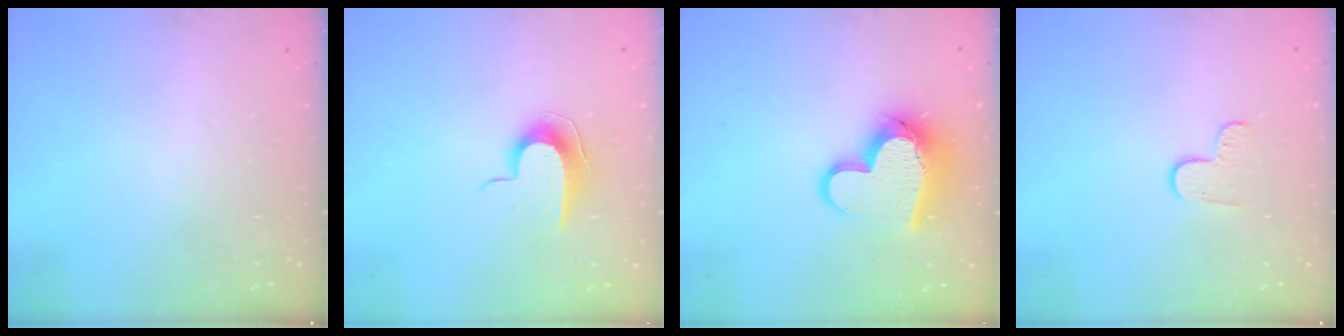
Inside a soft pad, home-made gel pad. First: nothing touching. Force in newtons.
{"total": 9.2, "press": 9.1, "slide": 1.0}
{"total": 14.9, "press": 14.8, "slide": 1.4}
{"total": 4.6, "press": 4.5, "slide": 0.5}